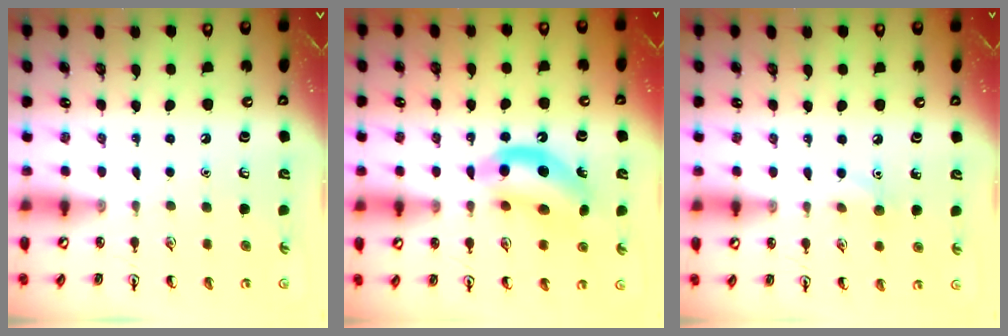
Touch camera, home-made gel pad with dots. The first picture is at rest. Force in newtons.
{"total": 11.3, "press": 10.8, "slide": 3.4}
{"total": 5.4, "press": 5.2, "slide": 1.7}